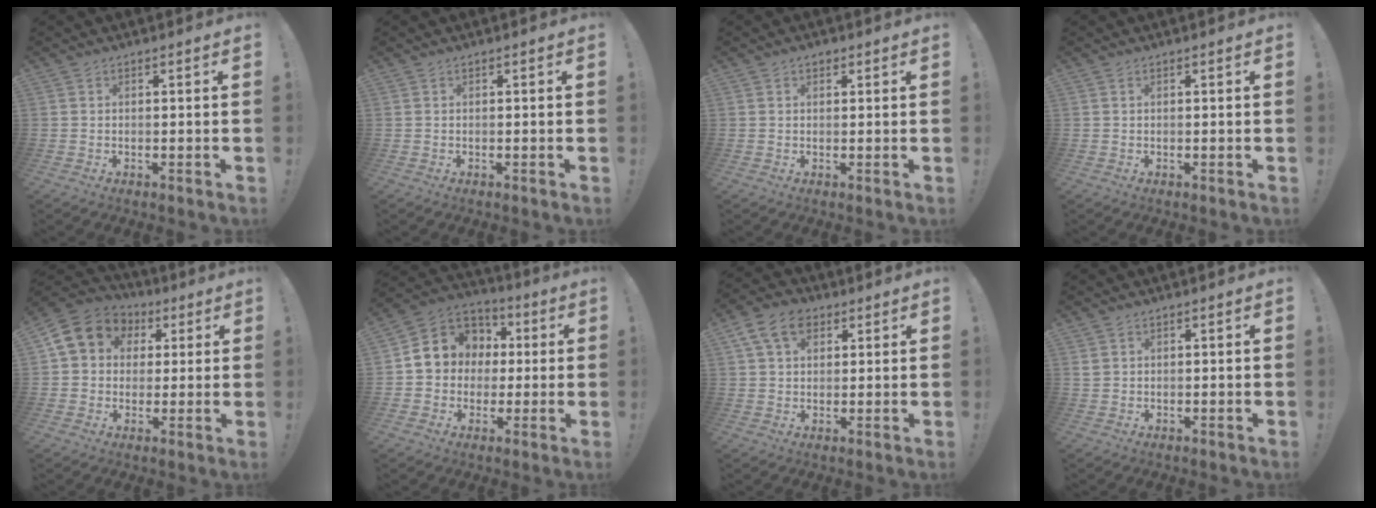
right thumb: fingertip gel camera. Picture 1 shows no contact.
{"total": 0.0}
{"total": 1.0, "force": [0.6, 0.8, 0.3], "torque": [-0.006, 0.001, 0.011]}
{"total": 0.0}
{"total": 11.6, "force": [3.4, 9.9, 5.0], "torque": [-0.067, -0.009, 0.071]}
{"total": 11.2, "force": [1.4, 10.4, 3.9], "torque": [-0.043, -0.003, 0.037]}
{"total": 10.0, "force": [4.3, 6.9, 5.8], "torque": [-0.097, -0.001, 0.085]}
{"total": 1.2, "force": [0.7, 0.9, 0.6], "torque": [-0.011, 0.004, 0.014]}